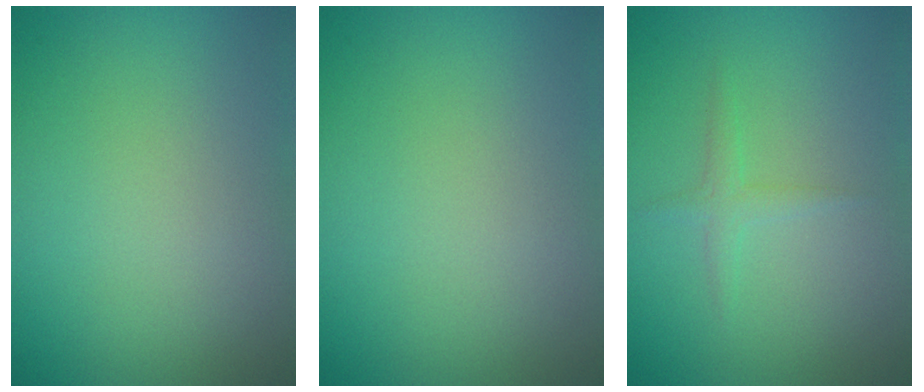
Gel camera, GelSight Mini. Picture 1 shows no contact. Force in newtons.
{"total": 0.0}
{"total": 1.2, "press": 1.2, "slide": 0.0}